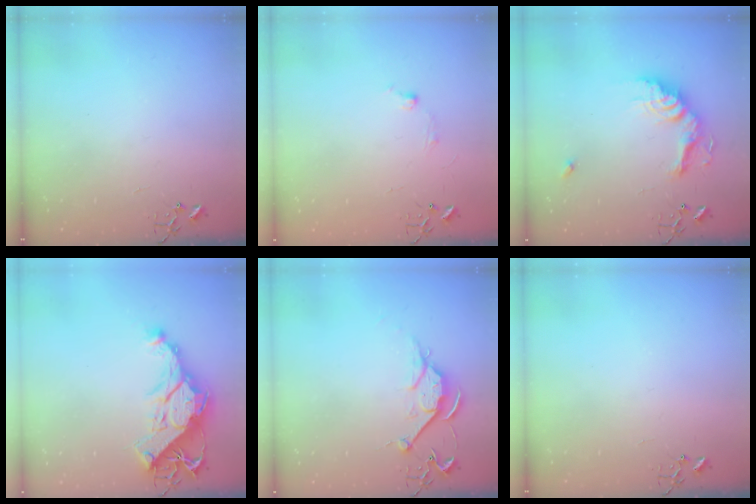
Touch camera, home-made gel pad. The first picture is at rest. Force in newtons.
{"total": 5.8, "press": 5.7, "slide": 0.7}
{"total": 17.3, "press": 17.2, "slide": 1.5}
{"total": 15.6, "press": 15.4, "slide": 2.1}
{"total": 7.9, "press": 7.8, "slide": 0.9}
{"total": 0.0}